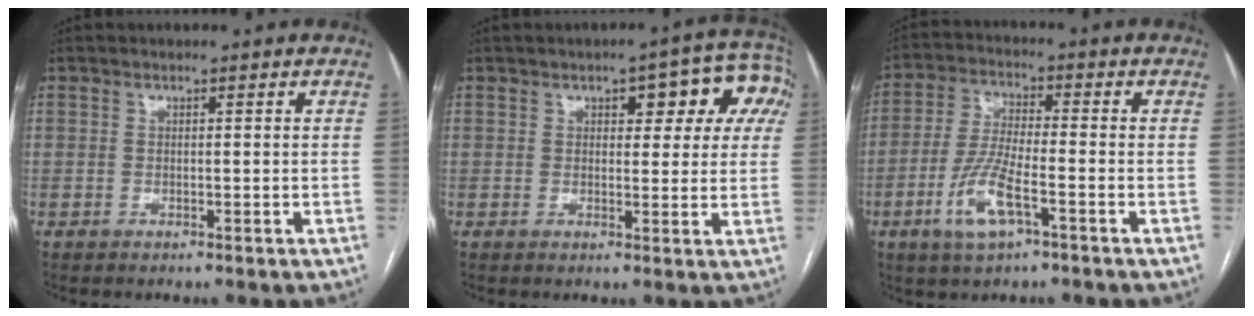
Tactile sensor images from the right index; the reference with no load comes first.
{"total": 10.1, "force": [4.0, 4.2, 8.3], "torque": [-0.081, 0.030, 0.044]}
{"total": 8.8, "force": [-4.0, 1.9, 7.6], "torque": [-0.166, -0.010, -0.075]}